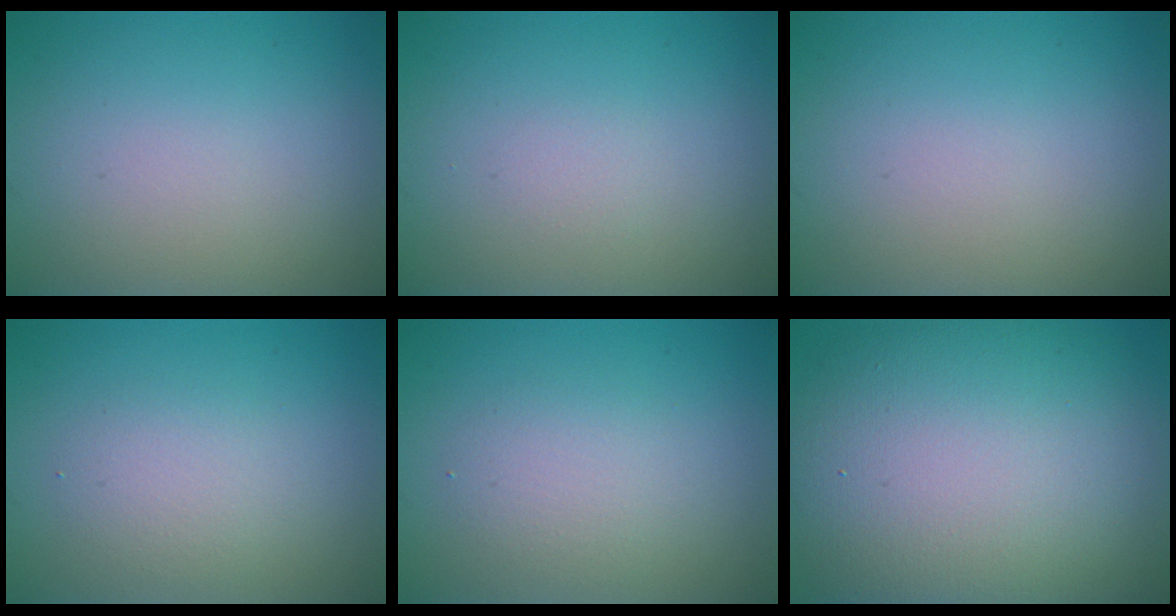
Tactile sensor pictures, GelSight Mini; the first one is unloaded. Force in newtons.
{"total": 0.6, "press": 0.6, "slide": 0.1}
{"total": 0.0}
{"total": 2.2, "press": 2.2, "slide": 0.0}
{"total": 2.2, "press": 2.2, "slide": 0.2}
{"total": 15.6, "press": 15.6, "slide": 1.0}